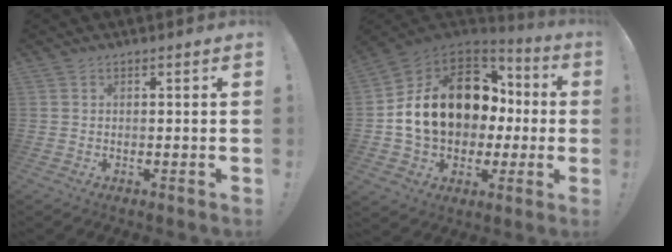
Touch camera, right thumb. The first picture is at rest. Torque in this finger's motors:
{"motor_torque": [2.50, 2.51, 0.82, 0.57, 0.30]}